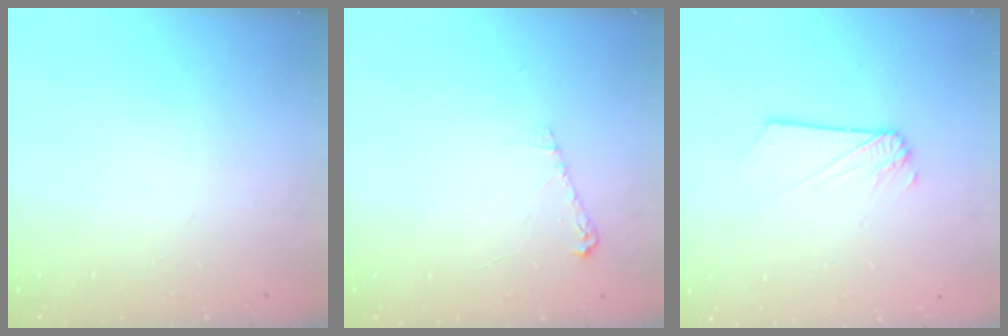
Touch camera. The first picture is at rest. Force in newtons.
{"total": 4.2, "press": 4.2, "slide": 0.5}
{"total": 2.1, "press": 2.1, "slide": 0.3}